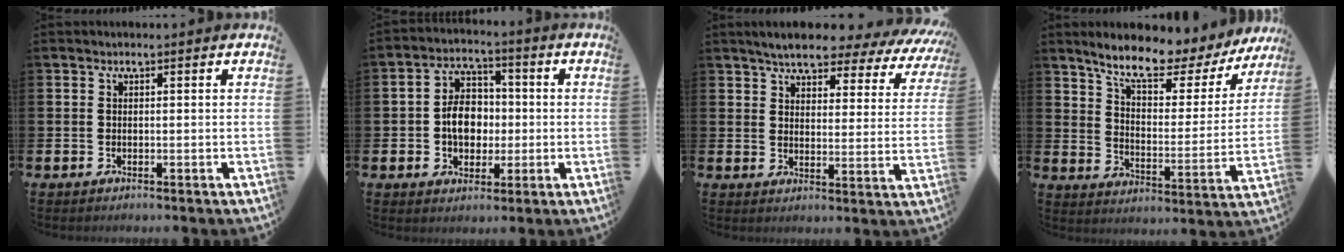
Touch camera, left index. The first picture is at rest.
{"total": 6.5, "force": [-0.5, 4.9, 4.2], "torque": [-0.078, 0.014, -0.014]}
{"total": 6.0, "force": [5.5, 1.2, 2.2], "torque": [-0.061, -0.036, 0.090]}
{"total": 9.2, "force": [7.9, 2.3, 4.1], "torque": [-0.104, -0.055, 0.128]}